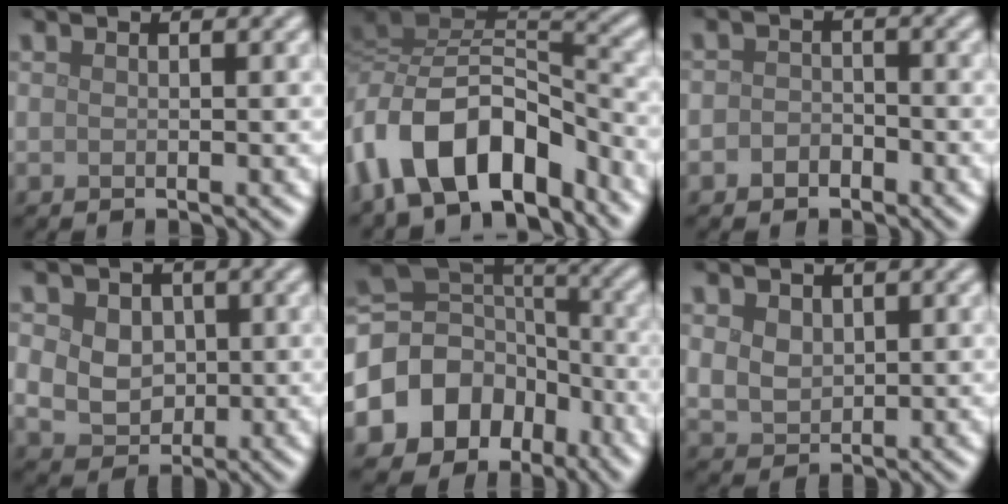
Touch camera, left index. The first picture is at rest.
{"total": 11.4, "force": [-6.6, 6.0, 7.2], "torque": [-0.121, 0.014, -0.130]}
{"total": 1.8, "force": [-1.0, 1.3, 0.7], "torque": [-0.009, 0.004, -0.023]}
{"total": 6.7, "force": [1.6, 5.4, 3.6], "torque": [-0.061, 0.030, 0.012]}
{"total": 11.2, "force": [-5.3, 9.0, 4.0], "torque": [-0.104, 0.005, -0.100]}
{"total": 2.6, "force": [0.9, 2.0, 1.4], "torque": [-0.031, -0.001, 0.019]}